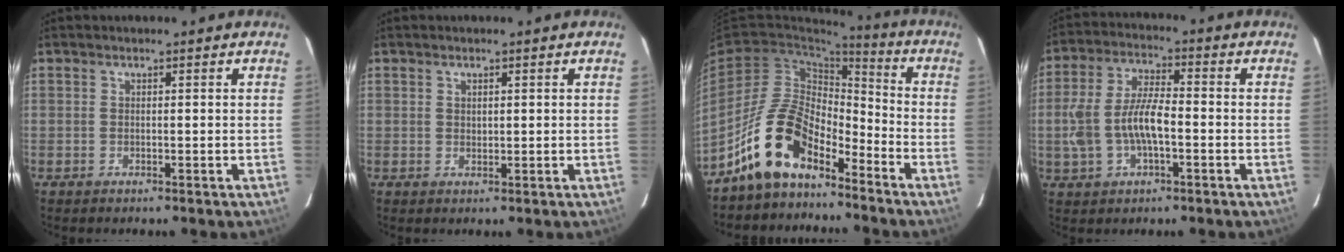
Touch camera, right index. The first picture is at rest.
{"total": 1.1, "force": [0.6, 0.7, 0.5], "torque": [-0.006, 0.002, 0.012]}
{"total": 13.5, "force": [-9.8, 6.0, 7.2], "torque": [-0.143, 0.020, -0.185]}
{"total": 10.4, "force": [-2.1, 4.7, 9.1], "torque": [-0.191, 0.010, -0.034]}